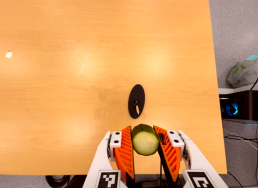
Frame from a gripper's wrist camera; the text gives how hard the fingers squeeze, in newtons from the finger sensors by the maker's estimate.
{"total": 11.9, "left": 12.4, "right": 11.3}